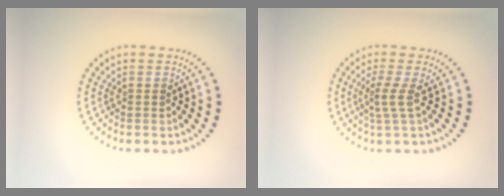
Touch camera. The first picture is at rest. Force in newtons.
{"total": 2.0, "press": 1.3, "slide": 1.5}